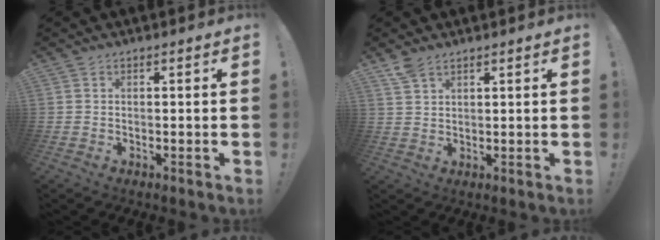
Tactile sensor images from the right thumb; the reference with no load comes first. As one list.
[{"total": 4.2, "force": [3.4, 1.6, 1.9], "torque": [-0.027, -0.019, 0.063]}]